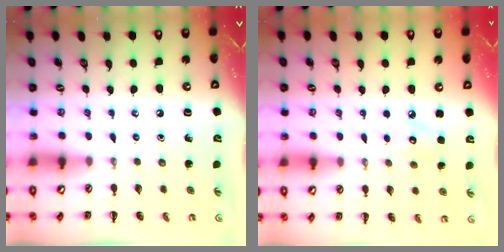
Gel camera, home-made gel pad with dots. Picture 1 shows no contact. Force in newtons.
{"total": 3.9, "press": 3.8, "slide": 0.9}